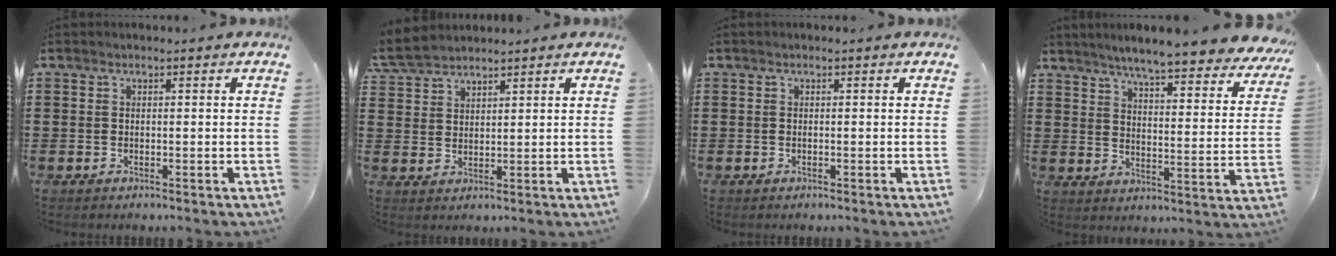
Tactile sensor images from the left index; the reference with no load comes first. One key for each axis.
{"total": 4.3, "fx": 3.9, "fy": 1.2, "fz": 1.2, "tx": -0.039, "ty": -0.004, "tz": 0.075}
{"total": 0.0}
{"total": 6.2, "fx": 5.6, "fy": -0.4, "fz": 2.6, "tx": -0.067, "ty": -0.044, "tz": 0.091}